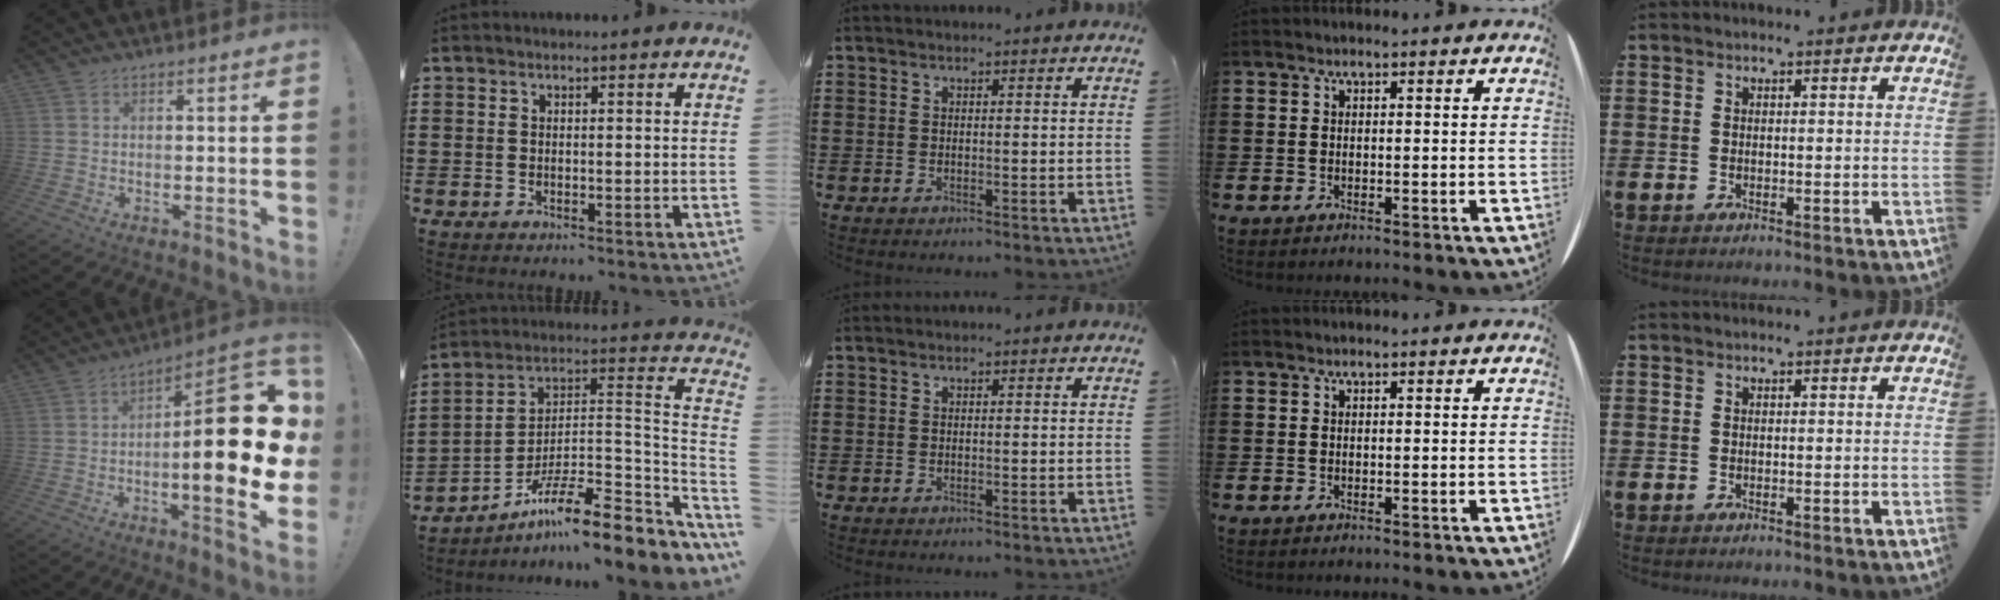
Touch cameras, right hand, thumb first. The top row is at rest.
{"thumb": {"total": 24.0, "force": [-1.3, 7.7, 22.7], "torque": [-0.309, 0.016, -0.021]}, "index": {"total": 12.3, "force": [-8.8, 2.1, 8.4], "torque": [-0.138, 0.011, -0.166]}}